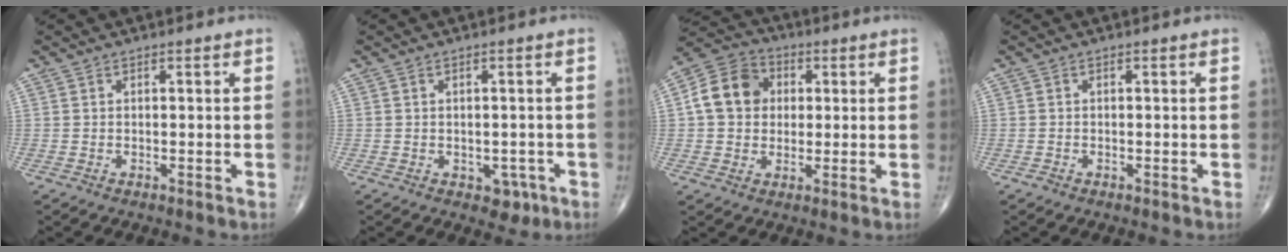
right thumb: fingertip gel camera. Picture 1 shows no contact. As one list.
[{"total": 3.2, "force": [-1.2, 2.4, 1.7], "torque": [0.003, 0.005, -0.010]}, {"total": 10.8, "force": [1.5, 9.0, 5.9], "torque": [-0.089, 0.016, 0.014]}, {"total": 0.5, "force": [-0.4, 0.3, 0.1], "torque": [-0.002, 0.001, -0.011]}]